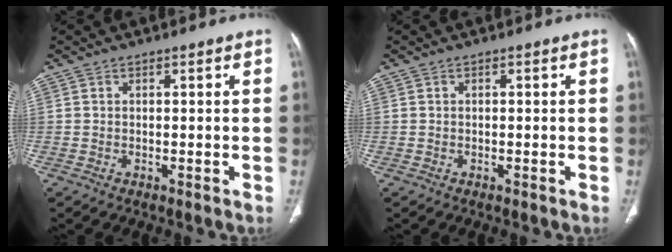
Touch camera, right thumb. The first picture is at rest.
{"total": 0.0}